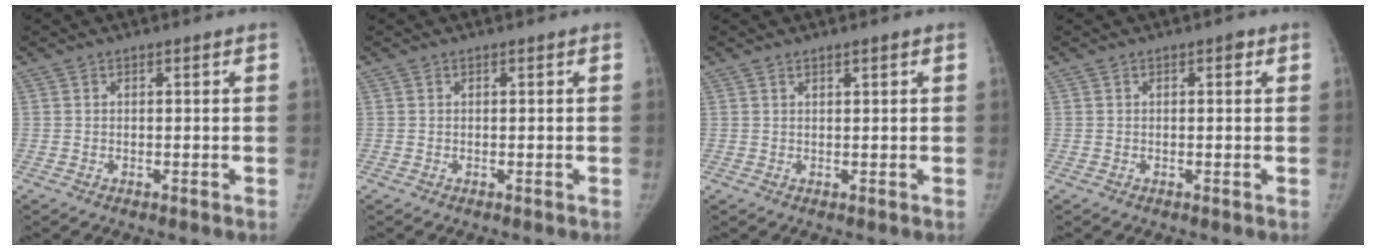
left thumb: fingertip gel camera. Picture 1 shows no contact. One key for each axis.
{"total": 0.0}
{"total": 1.0, "fx": 0.8, "fy": 0.1, "fz": 0.7, "tx": -0.009, "ty": -0.004, "tz": 0.014}
{"total": 1.0, "fx": 0.4, "fy": 0.5, "fz": 0.8, "tx": -0.007, "ty": 0.001, "tz": 0.003}